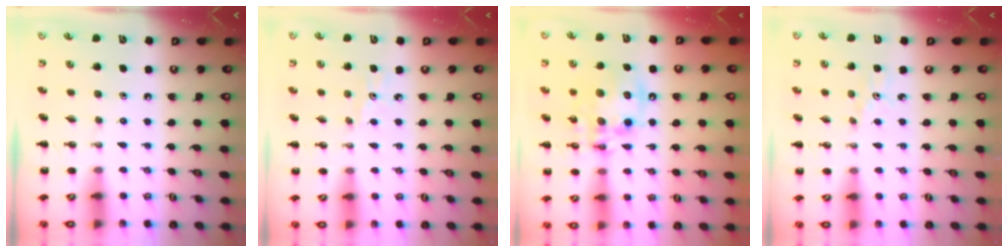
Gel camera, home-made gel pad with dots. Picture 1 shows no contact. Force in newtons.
{"total": 3.2, "press": 3.0, "slide": 1.1}
{"total": 13.4, "press": 13.1, "slide": 2.9}
{"total": 2.0, "press": 1.9, "slide": 0.7}